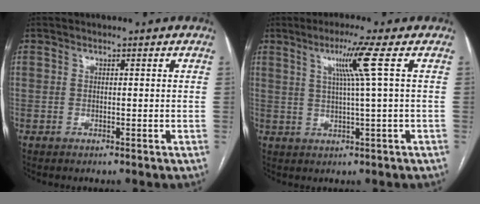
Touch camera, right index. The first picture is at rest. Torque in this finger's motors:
{"motor_torque": [0.71, 0.35, 0.14, 0.09]}